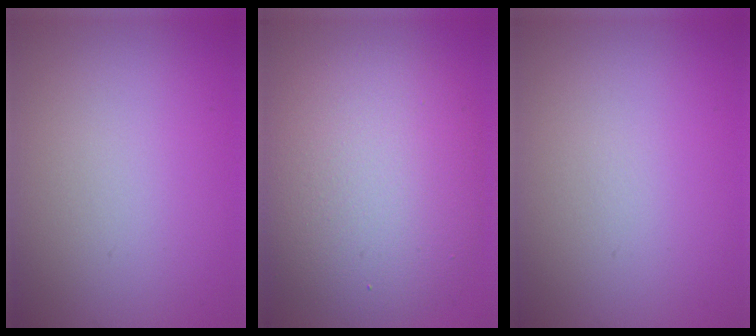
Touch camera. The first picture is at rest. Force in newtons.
{"total": 9.8, "press": 9.8, "slide": 0.8}
{"total": 0.0}